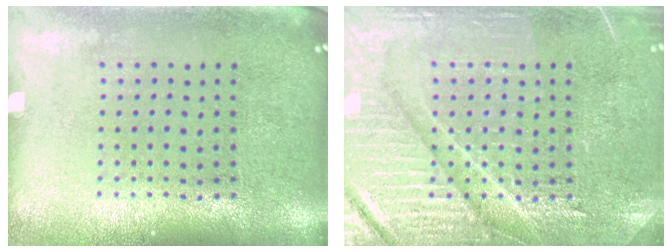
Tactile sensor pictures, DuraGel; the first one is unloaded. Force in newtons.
{"total": 4.3, "press": 4.2, "slide": 0.8}